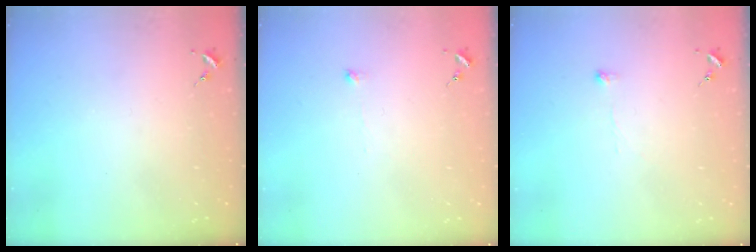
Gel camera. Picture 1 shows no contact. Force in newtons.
{"total": 4.6, "press": 4.6, "slide": 0.4}
{"total": 5.9, "press": 5.9, "slide": 0.5}